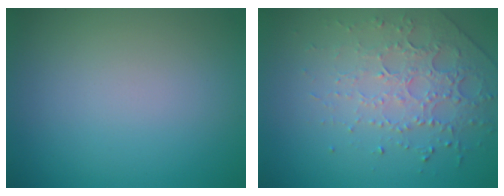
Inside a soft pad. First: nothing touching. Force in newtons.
{"total": 4.5, "press": 3.1, "slide": 3.2}